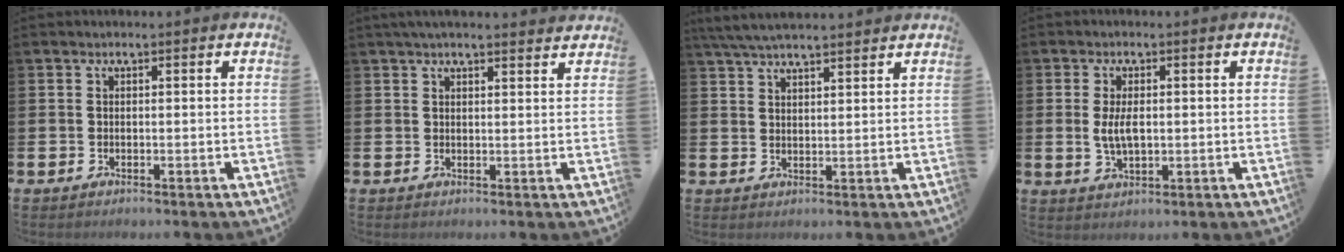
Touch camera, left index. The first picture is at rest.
{"total": 2.8, "force": [2.7, 0.2, 0.9], "torque": [-0.020, -0.005, 0.048]}
{"total": 5.1, "force": [4.7, 0.7, 1.7], "torque": [-0.050, -0.009, 0.089]}
{"total": 3.7, "force": [0.3, 1.8, 3.2], "torque": [-0.052, 0.002, 0.001]}